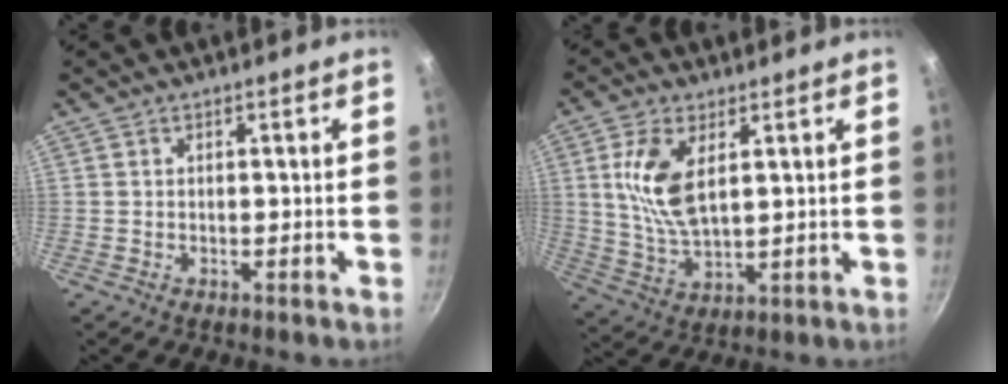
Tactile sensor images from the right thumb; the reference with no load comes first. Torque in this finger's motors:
{"motor_torque": [-0.29, 0.54, 1.00, 0.43, 0.09]}